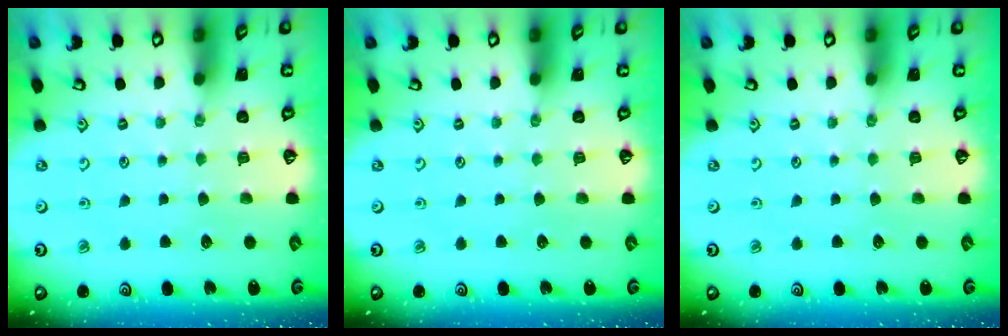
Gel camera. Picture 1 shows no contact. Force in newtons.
{"total": 0.0}
{"total": 0.0}